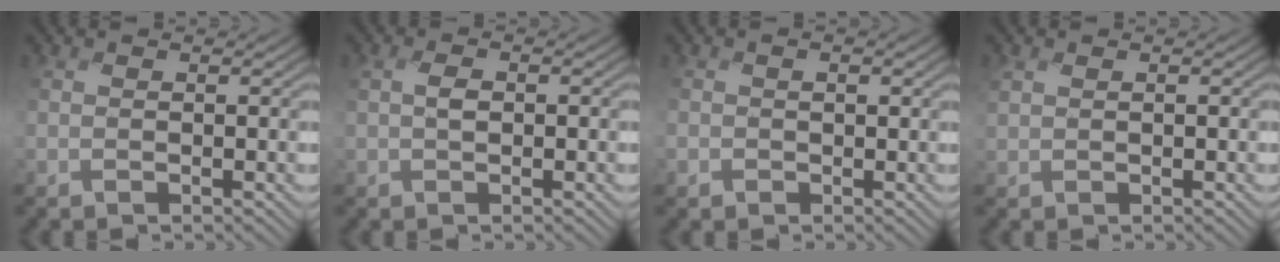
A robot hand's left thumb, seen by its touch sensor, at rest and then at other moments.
{"total": 2.1, "force": [-0.3, 1.2, 1.7], "torque": [-0.037, 0.002, -0.007]}
{"total": 1.4, "force": [-0.2, 1.3, 0.5], "torque": [-0.014, -0.004, -0.005]}
{"total": 1.5, "force": [0.4, 1.1, 0.9], "torque": [-0.026, -0.001, 0.008]}